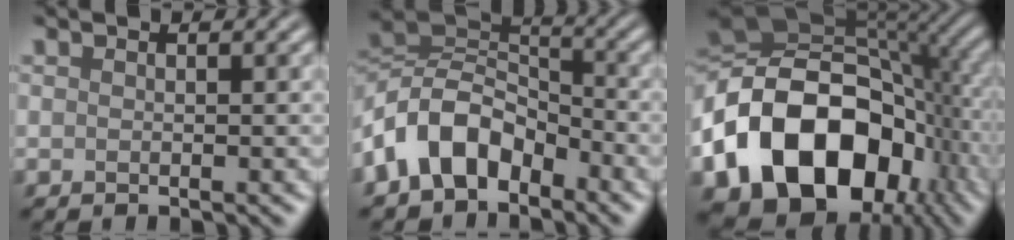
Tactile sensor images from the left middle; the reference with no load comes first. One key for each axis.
{"total": 7.9, "fx": -4.2, "fy": 4.9, "fz": 4.6, "tx": -0.085, "ty": 0.010, "tz": -0.095}
{"total": 19.3, "fx": -6.3, "fy": 13.6, "fz": 12.2, "tx": -0.236, "ty": -0.011, "tz": -0.113}